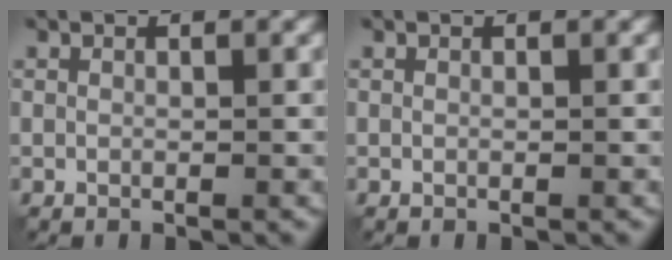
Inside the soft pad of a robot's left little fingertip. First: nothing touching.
{"total": 0.0}